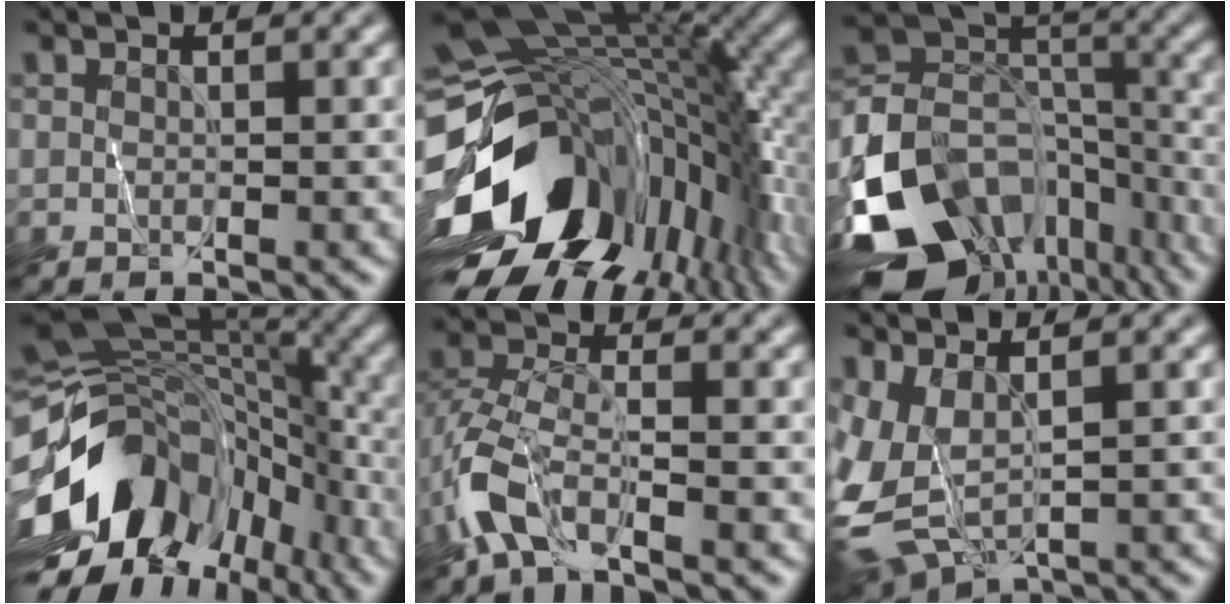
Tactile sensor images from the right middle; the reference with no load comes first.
{"total": 18.1, "force": [-4.6, 11.5, 13.2], "torque": [-0.274, -0.031, -0.060]}
{"total": 15.7, "force": [-9.3, 10.5, 7.0], "torque": [-0.178, -0.003, -0.138]}
{"total": 14.8, "force": [-5.5, 10.0, 9.5], "torque": [-0.185, -0.008, -0.086]}
{"total": 5.2, "force": [-3.0, 2.2, 3.6], "torque": [-0.087, -0.004, -0.066]}
{"total": 6.3, "force": [-0.7, 3.0, 5.5], "torque": [-0.139, -0.016, -0.001]}